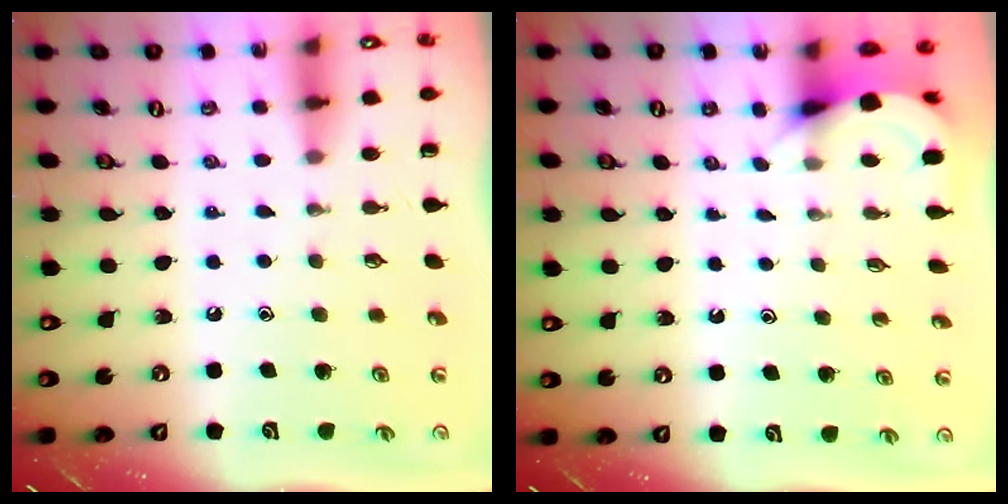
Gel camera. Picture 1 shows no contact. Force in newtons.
{"total": 4.9, "press": 4.9, "slide": 0.4}